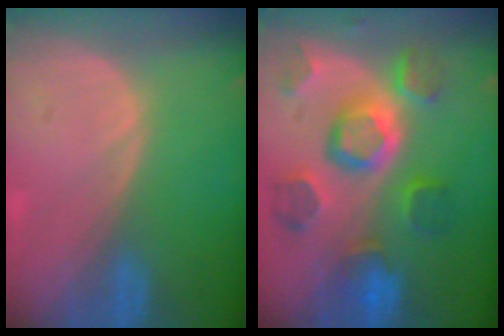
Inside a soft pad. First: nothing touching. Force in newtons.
{"total": 11.4, "press": 10.0, "slide": 5.7}